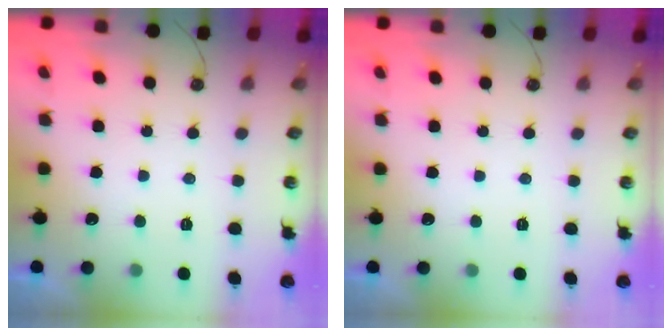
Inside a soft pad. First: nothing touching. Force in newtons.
{"total": 0.0}